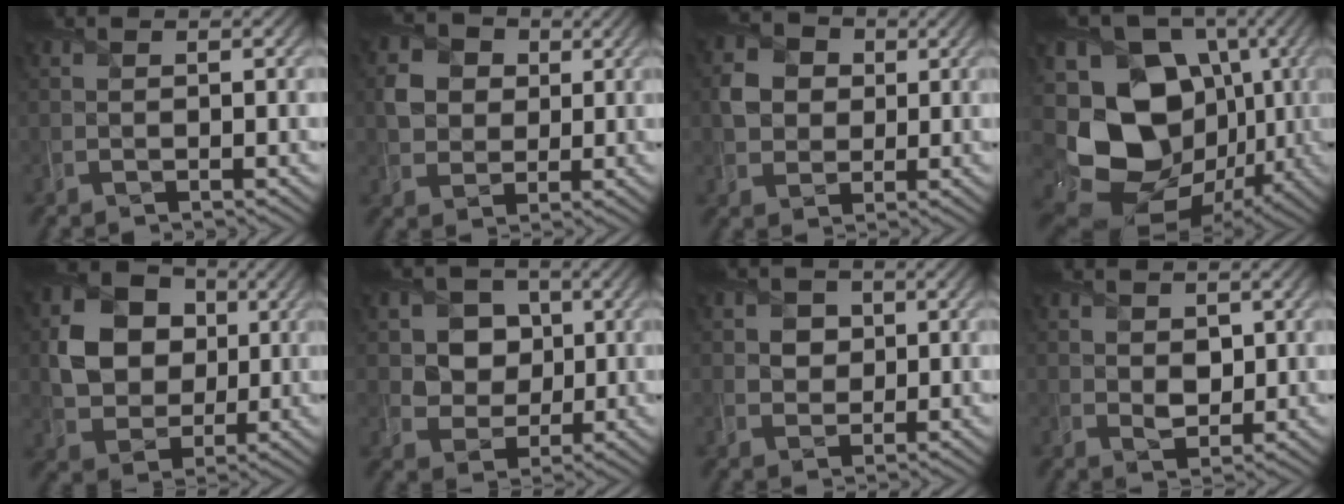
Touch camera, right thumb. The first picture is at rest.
{"total": 5.0, "force": [1.0, 4.4, 2.2], "torque": [-0.060, 0.005, 0.008]}
{"total": 4.6, "force": [0.5, 4.1, 2.1], "torque": [-0.050, 0.007, -0.001]}
{"total": 18.2, "force": [-2.2, 14.0, 11.3], "torque": [-0.239, -0.030, -0.024]}
{"total": 9.0, "force": [1.2, 7.4, 5.0], "torque": [-0.109, -0.001, 0.018]}
{"total": 7.7, "force": [2.3, 6.4, 3.5], "torque": [-0.100, -0.001, 0.043]}
{"total": 2.9, "force": [0.8, 2.4, 1.4], "torque": [-0.035, -0.005, 0.011]}
{"total": 2.3, "force": [0.6, 1.5, 1.6], "torque": [-0.038, -0.007, 0.011]}